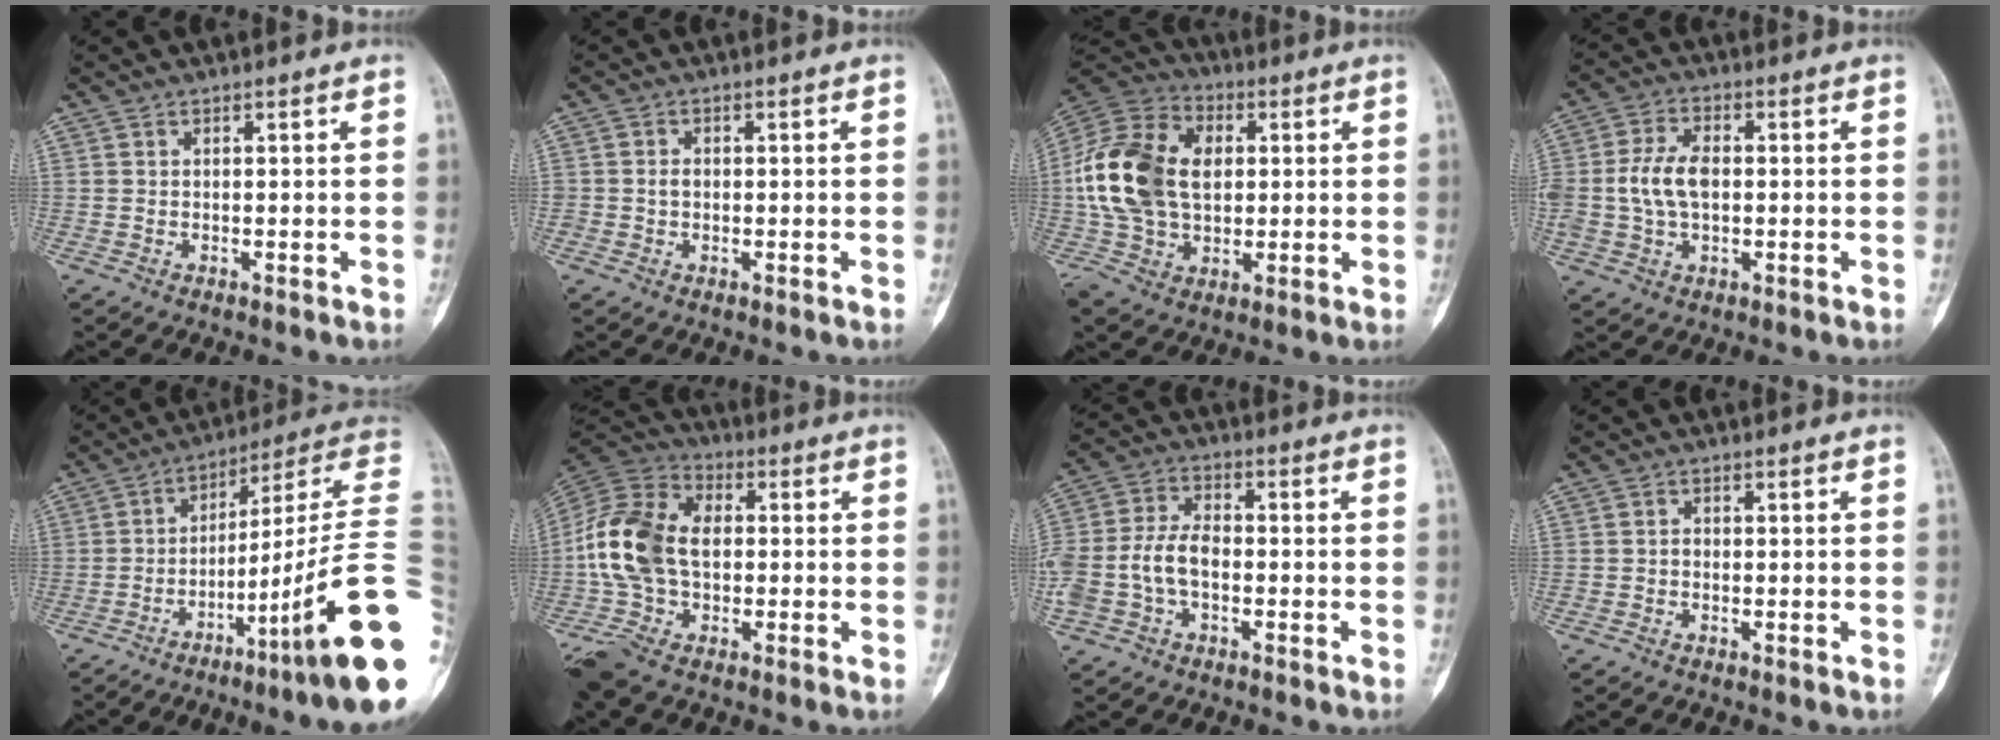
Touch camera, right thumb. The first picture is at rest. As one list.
[{"total": 1.7, "force": [-0.1, 1.4, 0.9], "torque": [-0.008, 0.005, -0.002]}, {"total": 19.6, "force": [2.2, 13.5, 14.1], "torque": [-0.264, 0.012, 0.039]}, {"total": 8.1, "force": [-0.1, 5.0, 6.4], "torque": [-0.129, 0.014, -0.003]}, {"total": 26.3, "force": [-7.0, 1.9, 25.3], "torque": [-0.302, 0.036, -0.108]}, {"total": 18.2, "force": [-0.8, 11.5, 14.1], "torque": [-0.292, 0.022, -0.019]}, {"total": 9.8, "force": [-2.1, 6.3, 7.3], "torque": [-0.158, 0.033, -0.043]}, {"total": 1.0, "force": [-0.3, 0.8, 0.5], "torque": [-0.001, 0.004, -0.007]}]